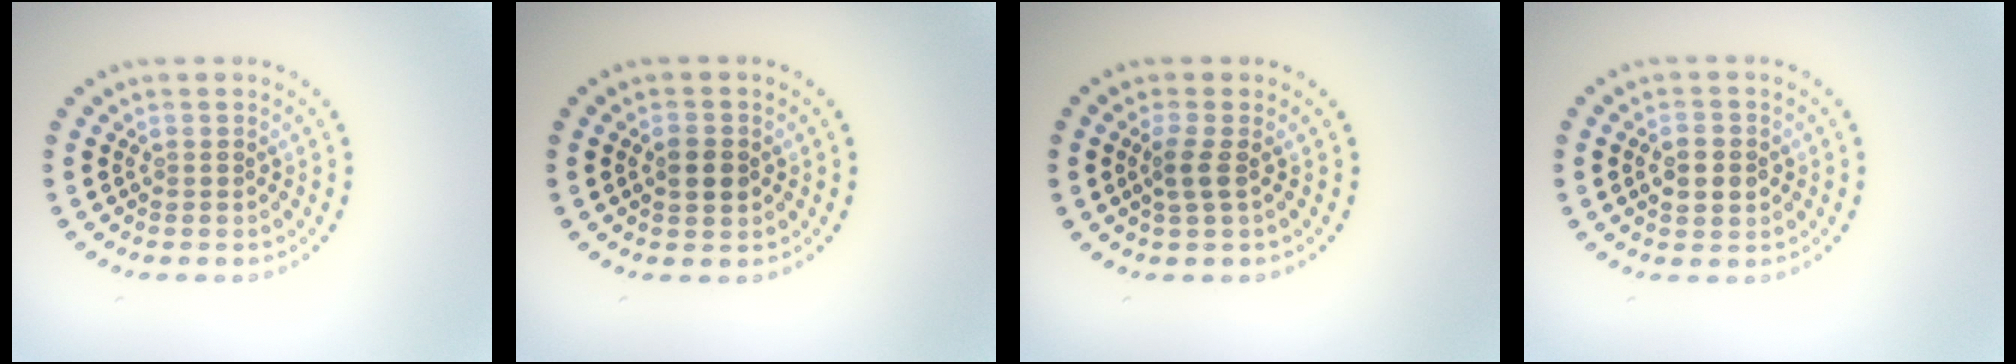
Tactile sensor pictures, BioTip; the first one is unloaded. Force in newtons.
{"total": 2.3, "press": 2.3, "slide": 0.0}
{"total": 1.6, "press": 1.3, "slide": 0.9}
{"total": 3.0, "press": 3.0, "slide": 0.1}